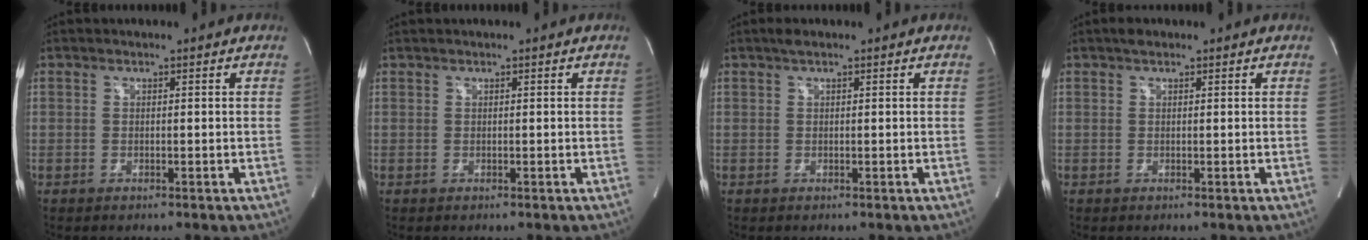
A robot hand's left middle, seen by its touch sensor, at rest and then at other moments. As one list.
[{"total": 0.0}, {"total": 1.1, "force": [0.8, 0.3, 0.8], "torque": [-0.019, 0.012, 0.014]}, {"total": 1.1, "force": [0.8, 0.6, 0.6], "torque": [-0.013, 0.011, 0.012]}]